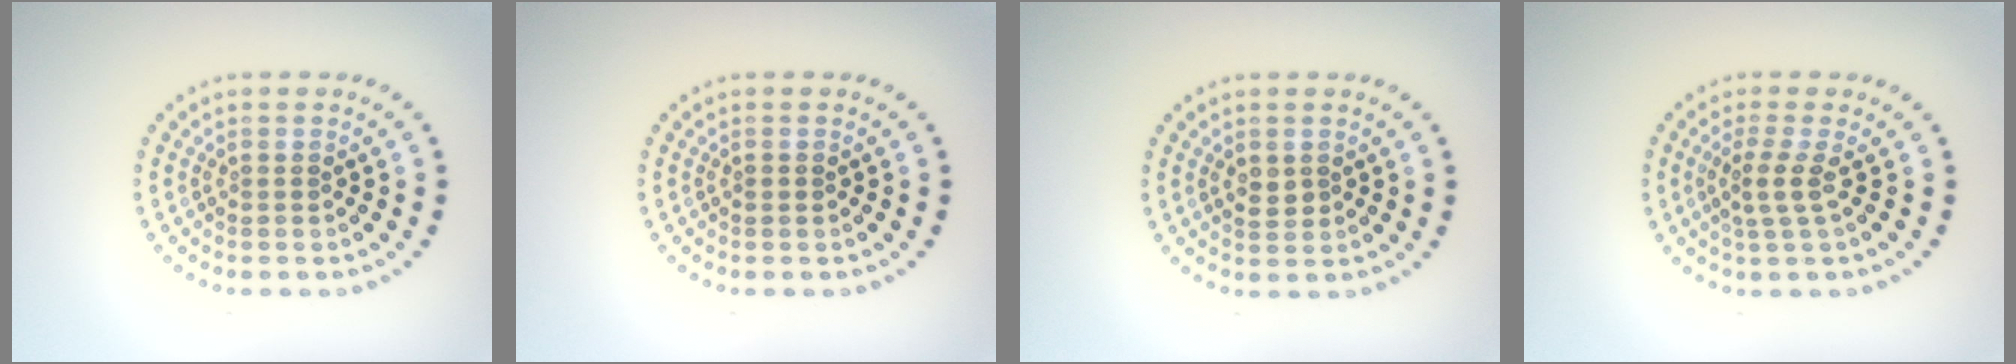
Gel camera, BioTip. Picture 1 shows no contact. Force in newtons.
{"total": 0.6, "press": 0.6, "slide": 0.1}
{"total": 1.4, "press": 1.4, "slide": 0.3}
{"total": 2.1, "press": 1.5, "slide": 1.5}